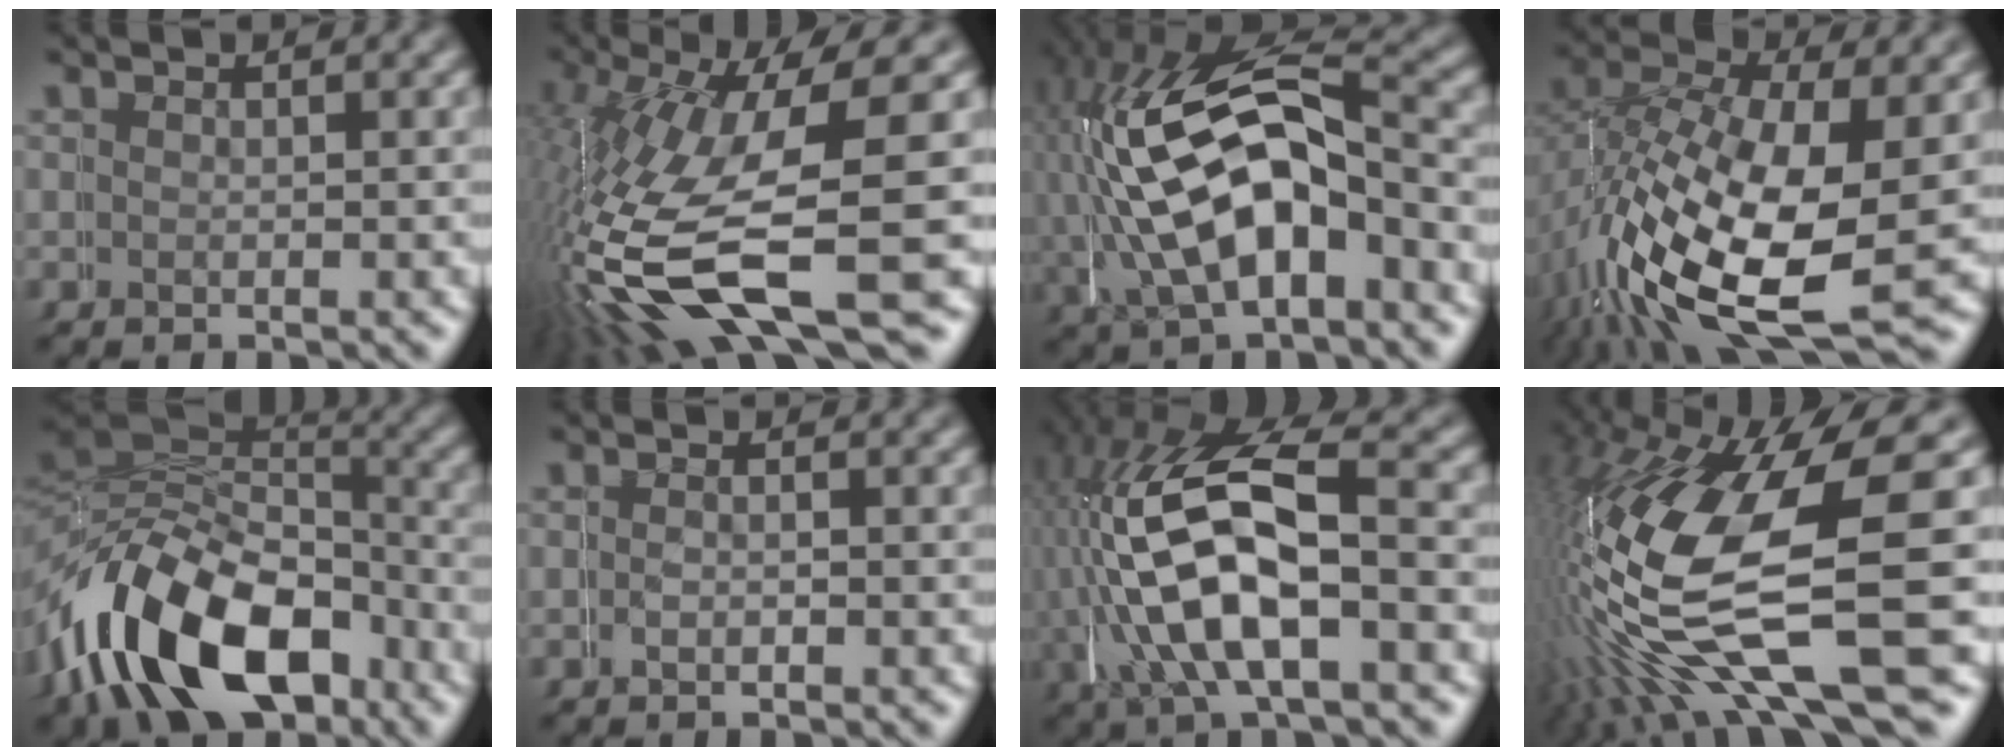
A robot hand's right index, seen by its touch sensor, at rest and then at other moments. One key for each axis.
{"total": 10.7, "fx": -2.7, "fy": 5.0, "fz": 9.1, "tx": -0.200, "ty": -0.042, "tz": -0.016}
{"total": 11.6, "fx": -0.5, "fy": 7.9, "fz": 8.5, "tx": -0.168, "ty": -0.015, "tz": 0.000}
{"total": 11.5, "fx": -2.4, "fy": 7.5, "fz": 8.4, "tx": -0.195, "ty": -0.061, "tz": -0.010}
{"total": 12.8, "fx": -4.6, "fy": 9.2, "fz": 7.6, "tx": -0.158, "ty": -0.046, "tz": -0.058}
{"total": 0.9, "fx": 0.1, "fy": -0.3, "fz": -0.8, "tx": 0.019, "ty": 0.005, "tz": 0.000}
{"total": 11.4, "fx": 0.5, "fy": 6.6, "fz": 9.3, "tx": -0.208, "ty": -0.014, "tz": 0.018}
{"total": 14.0, "fx": -0.5, "fy": 7.1, "fz": 12.1, "tx": -0.250, "ty": -0.027, "tz": 0.013}